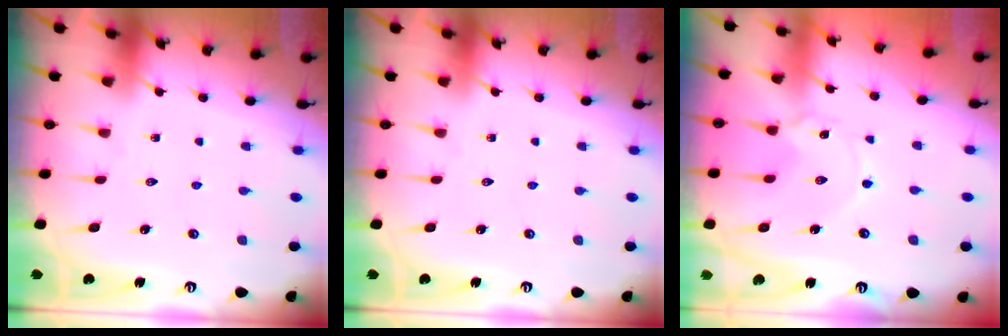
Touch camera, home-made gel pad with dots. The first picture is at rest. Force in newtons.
{"total": 0.0}
{"total": 0.9, "press": 0.9, "slide": 0.1}